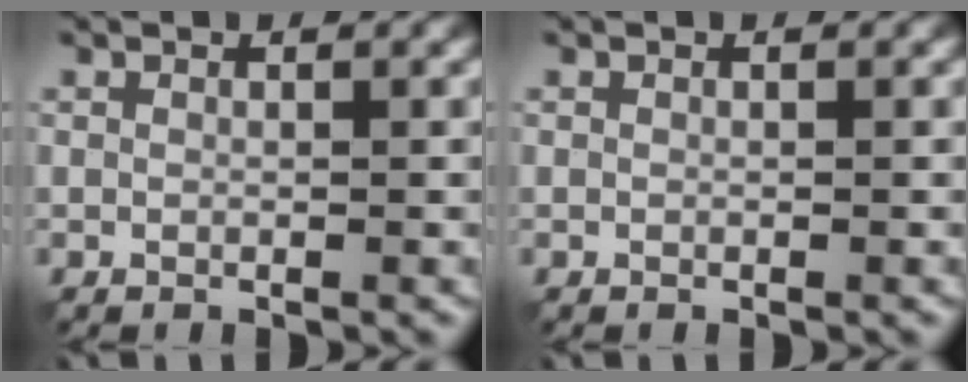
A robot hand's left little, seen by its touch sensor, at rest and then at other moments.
{"total": 0.0}